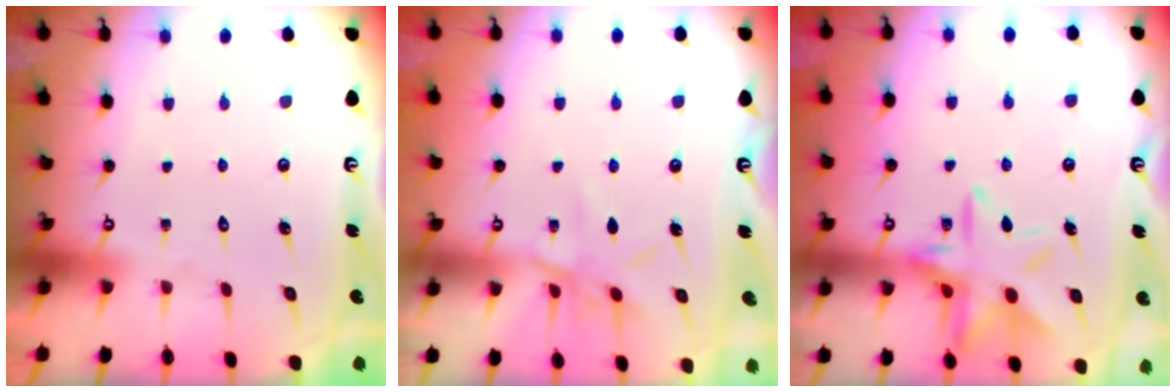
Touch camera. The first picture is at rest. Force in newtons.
{"total": 8.4, "press": 8.3, "slide": 0.6}
{"total": 13.8, "press": 13.8, "slide": 1.0}